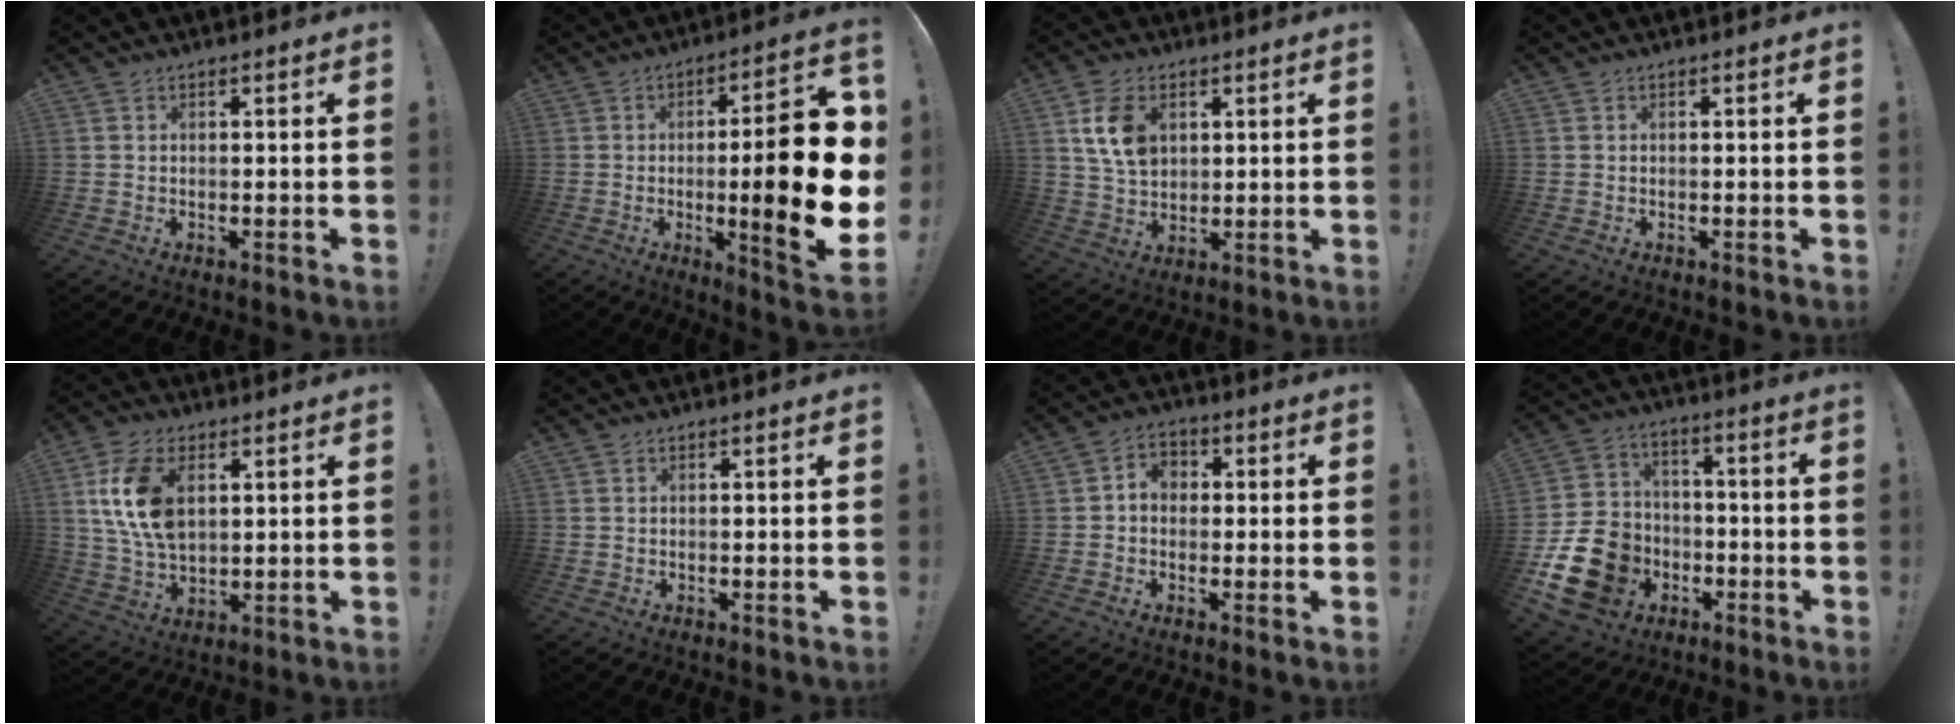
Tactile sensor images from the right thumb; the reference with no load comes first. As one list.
[{"total": 21.4, "force": [-1.3, 3.8, 21.0], "torque": [-0.310, 0.003, -0.015]}, {"total": 11.2, "force": [4.0, 8.0, 6.7], "torque": [-0.112, -0.001, 0.079]}, {"total": 0.0}, {"total": 14.4, "force": [4.2, 9.0, 10.5], "torque": [-0.206, -0.003, 0.080]}, {"total": 0.0}, {"total": 4.8, "force": [-0.5, 3.8, 2.9], "torque": [-0.056, 0.017, -0.006]}, {"total": 17.5, "force": [-6.2, 14.1, 8.4], "torque": [-0.141, 0.044, -0.098]}]